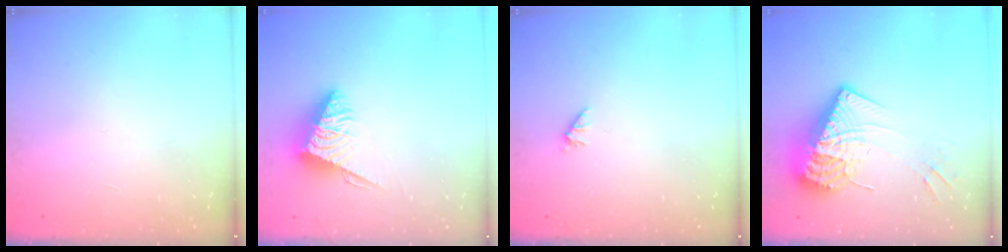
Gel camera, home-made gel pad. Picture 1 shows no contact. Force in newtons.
{"total": 5.9, "press": 5.9, "slide": 0.6}
{"total": 0.0}
{"total": 16.8, "press": 16.7, "slide": 1.6}